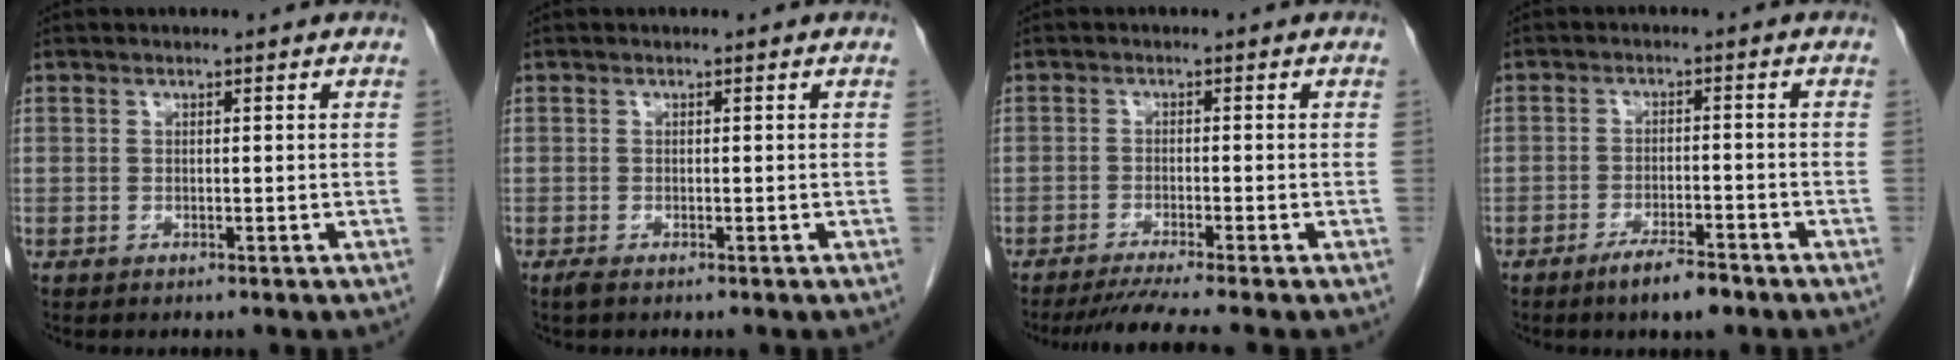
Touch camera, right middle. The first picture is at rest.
{"total": 0.9, "force": [-0.6, 0.1, 0.6], "torque": [-0.016, -0.004, -0.012]}
{"total": 5.6, "force": [-4.7, -1.4, 2.8], "torque": [-0.040, -0.020, -0.079]}
{"total": 5.0, "force": [-3.7, 0.8, 3.3], "torque": [-0.059, -0.004, -0.062]}